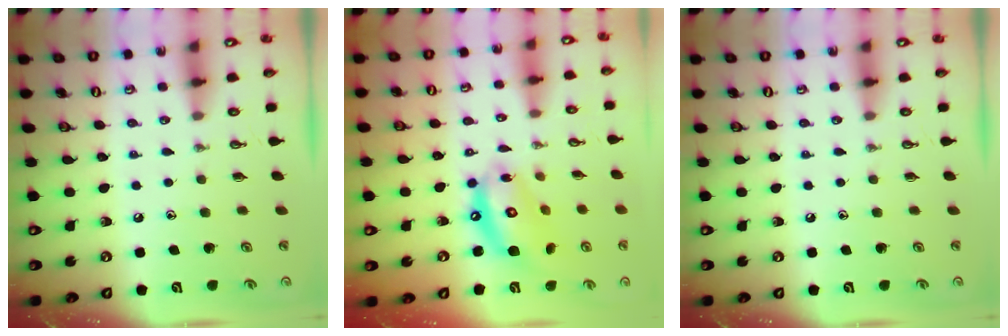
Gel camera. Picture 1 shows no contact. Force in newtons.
{"total": 13.4, "press": 13.4, "slide": 1.3}
{"total": 0.0}